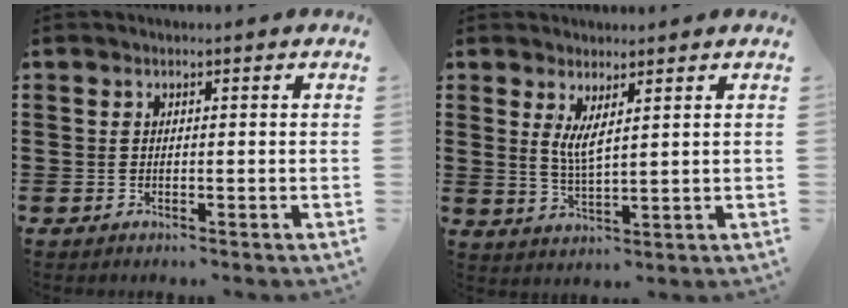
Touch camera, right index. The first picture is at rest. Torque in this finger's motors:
{"motor_torque": [0.03, -0.03, 0.40, 0.09]}